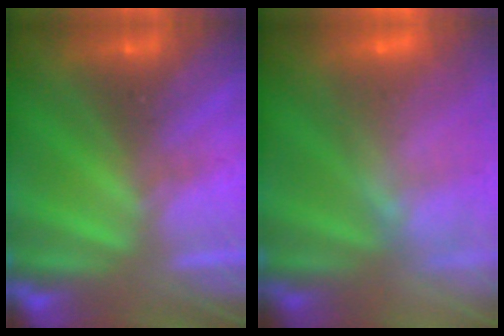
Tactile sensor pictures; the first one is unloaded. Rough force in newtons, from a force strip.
{"total": 5.9}